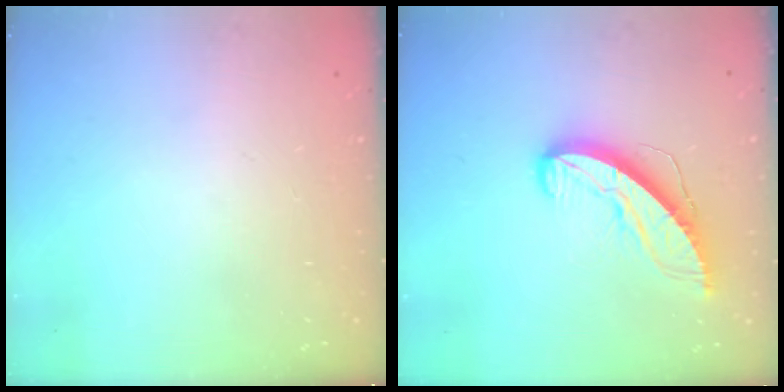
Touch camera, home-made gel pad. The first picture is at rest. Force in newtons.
{"total": 10.6, "press": 10.6, "slide": 0.8}